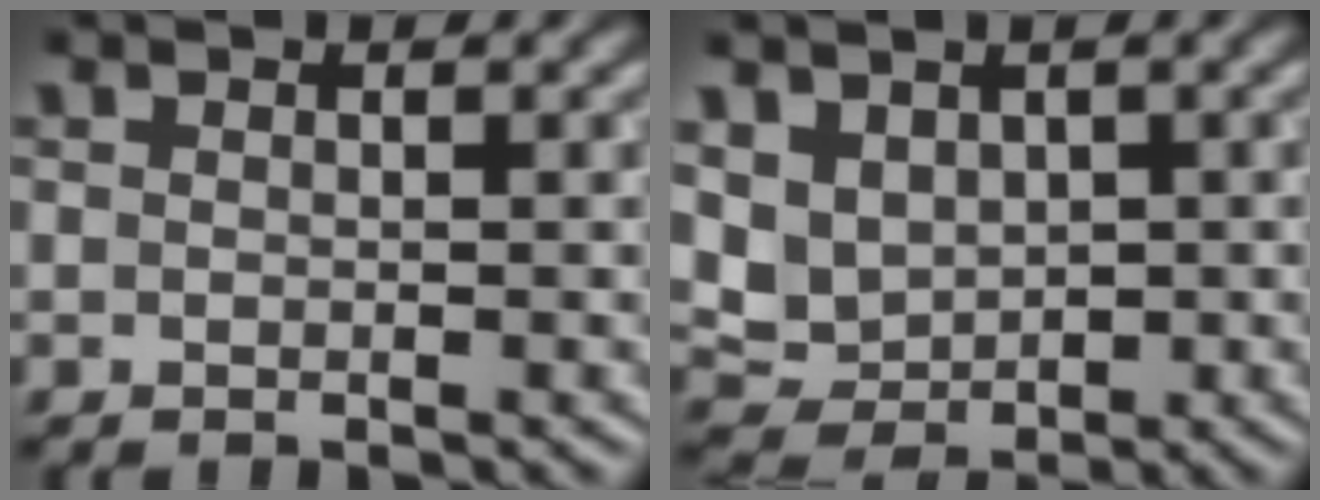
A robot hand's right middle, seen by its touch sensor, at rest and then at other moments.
{"total": 4.0, "force": [1.0, 3.2, 2.0], "torque": [-0.049, -0.007, 0.023]}